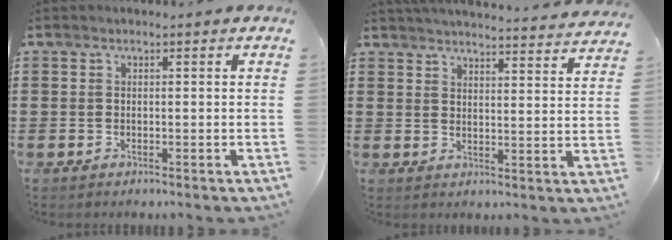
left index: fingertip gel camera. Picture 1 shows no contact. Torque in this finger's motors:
{"motor_torque": [0.16, -0.16, 0.03, 0.02]}